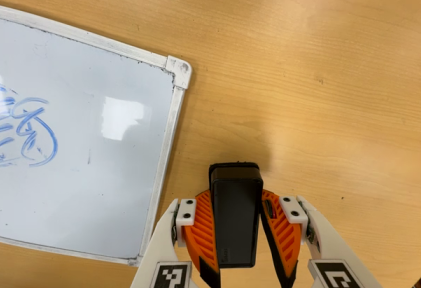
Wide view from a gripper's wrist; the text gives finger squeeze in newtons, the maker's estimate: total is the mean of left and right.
{"total": 7.9, "left": 6.9, "right": 8.8}